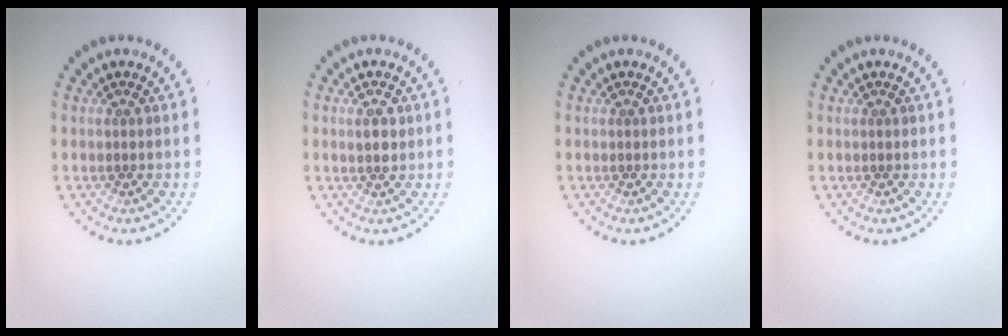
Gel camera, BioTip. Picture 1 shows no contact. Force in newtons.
{"total": 1.5, "press": 1.5, "slide": 0.2}
{"total": 0.0}
{"total": 0.0}